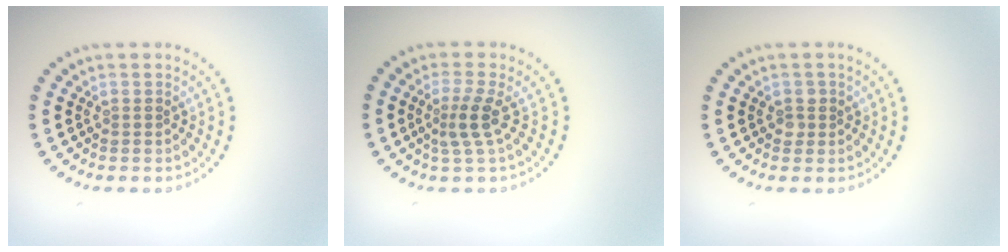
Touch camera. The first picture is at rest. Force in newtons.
{"total": 2.5, "press": 1.8, "slide": 1.7}
{"total": 0.9, "press": 0.9, "slide": 0.2}